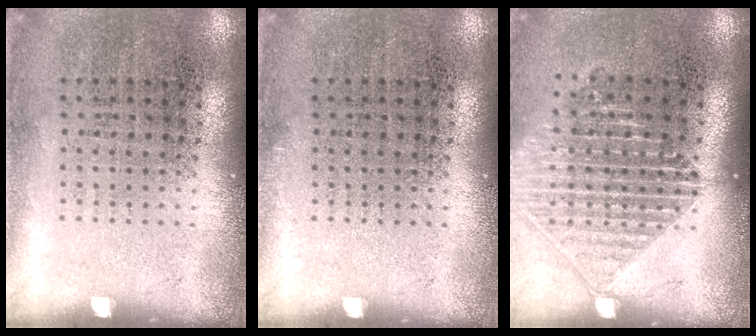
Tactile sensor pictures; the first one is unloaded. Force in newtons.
{"total": 0.0}
{"total": 1.6, "press": 1.4, "slide": 0.7}